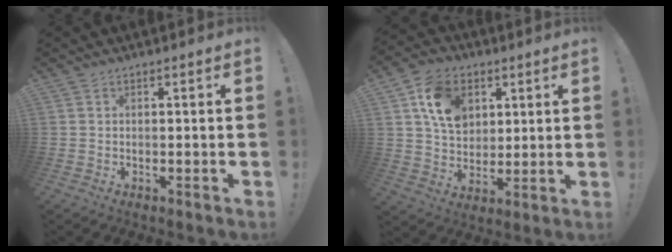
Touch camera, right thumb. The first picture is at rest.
{"total": 14.3, "force": [5.6, 10.9, 7.3], "torque": [-0.113, -0.008, 0.112]}